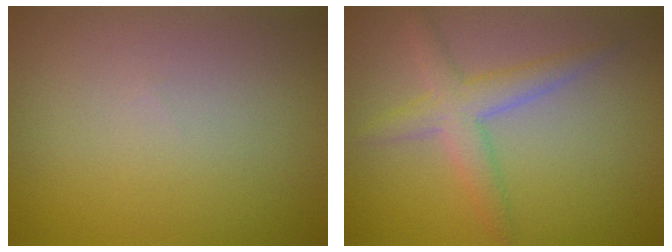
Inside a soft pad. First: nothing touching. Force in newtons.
{"total": 3.3, "press": 3.3, "slide": 0.3}